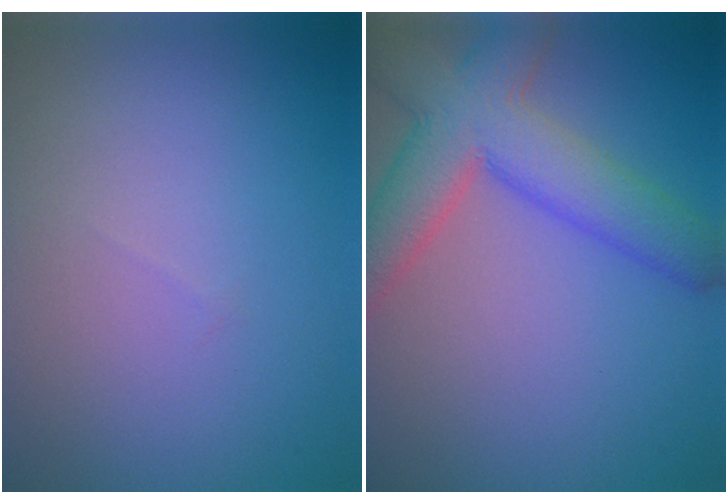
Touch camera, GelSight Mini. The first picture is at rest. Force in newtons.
{"total": 7.7, "press": 7.7, "slide": 0.4}